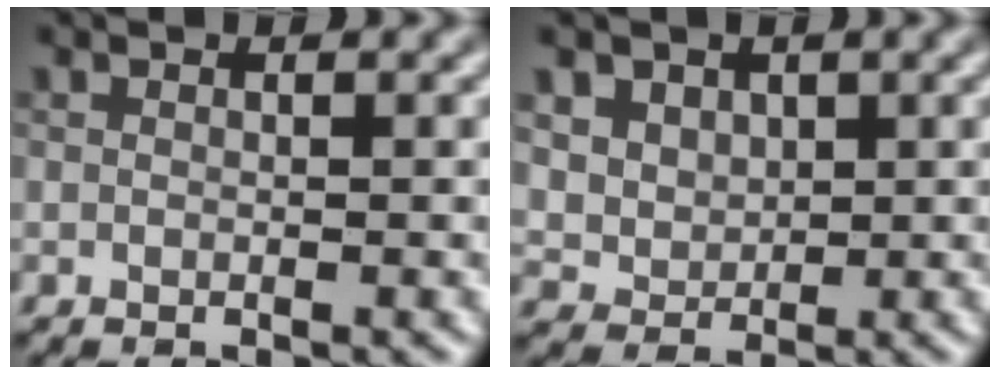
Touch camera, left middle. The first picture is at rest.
{"total": 4.5, "force": [2.2, 3.5, 1.8], "torque": [-0.044, -0.001, 0.042]}